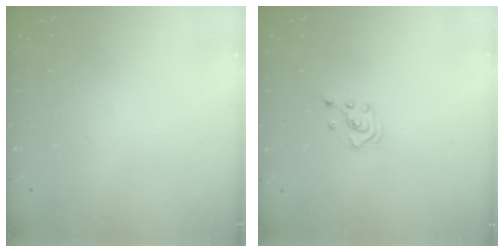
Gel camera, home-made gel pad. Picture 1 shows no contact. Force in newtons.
{"total": 2.3, "press": 2.3, "slide": 0.3}